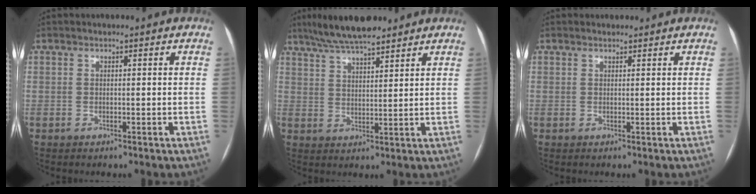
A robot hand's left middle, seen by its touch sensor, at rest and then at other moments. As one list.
[{"total": 10.5, "force": [8.7, 2.0, 5.6], "torque": [-0.096, 0.026, 0.150]}, {"total": 0.9, "force": [0.8, 0.4, 0.1], "torque": [-0.006, 0.008, 0.013]}]